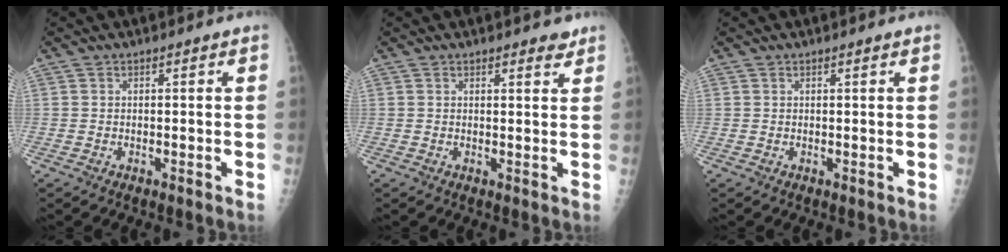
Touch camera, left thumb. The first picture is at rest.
{"total": 2.2, "force": [1.8, 0.7, 1.2], "torque": [-0.008, -0.010, 0.021]}
{"total": 0.7, "force": [0.4, -0.1, 0.5], "torque": [-0.011, -0.002, 0.008]}